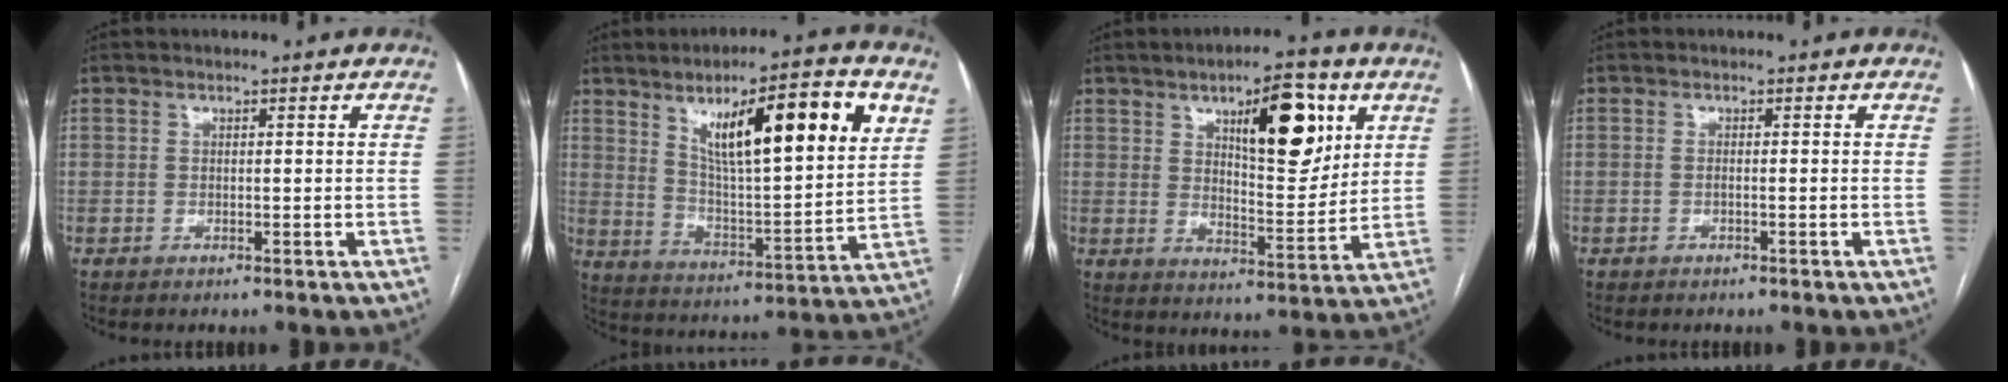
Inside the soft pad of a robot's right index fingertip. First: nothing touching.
{"total": 20.1, "force": [9.2, 3.1, 17.6], "torque": [-0.267, 0.009, 0.147]}
{"total": 13.3, "force": [5.8, 4.1, 11.2], "torque": [-0.164, 0.002, 0.092]}
{"total": 0.5, "force": [-0.2, 0.1, 0.5], "torque": [-0.010, 0.000, 0.000]}